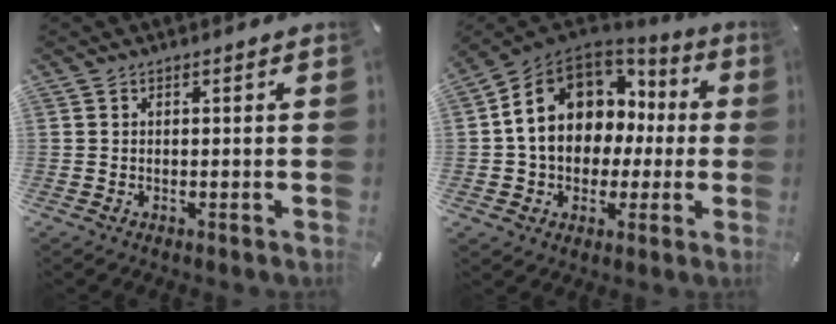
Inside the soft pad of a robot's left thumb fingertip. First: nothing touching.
{"total": 14.1, "force": [2.0, 11.7, 7.6], "torque": [-0.160, -0.006, 0.040]}